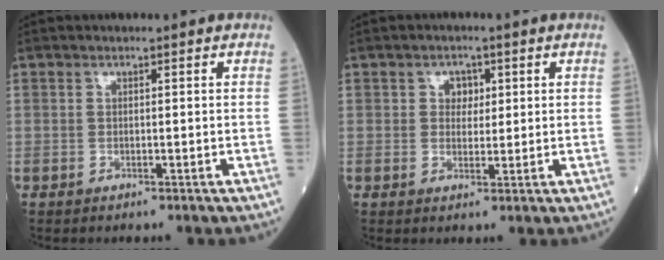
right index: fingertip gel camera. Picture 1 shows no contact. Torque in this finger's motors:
{"motor_torque": [0.15, 0.17, 0.06, 0.03]}